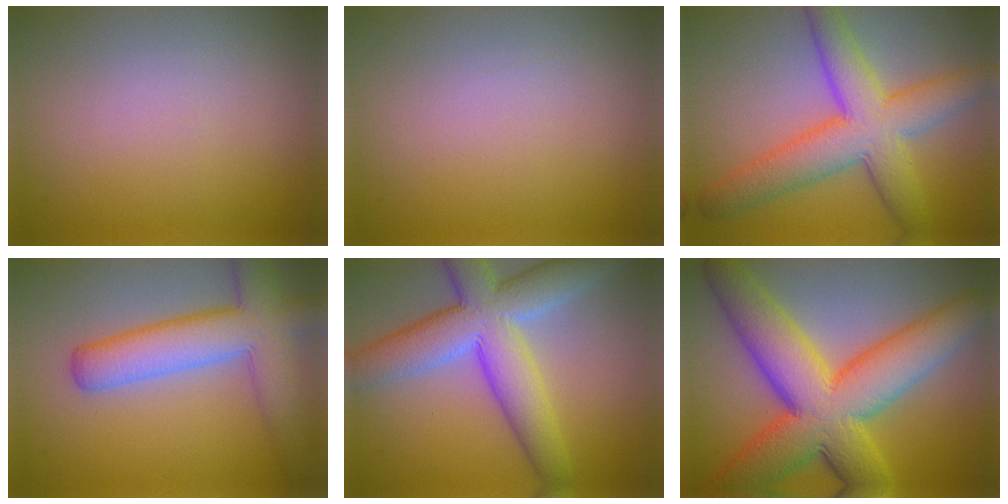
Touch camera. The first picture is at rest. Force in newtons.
{"total": 0.0}
{"total": 8.3, "press": 8.3, "slide": 0.2}
{"total": 7.6, "press": 7.6, "slide": 0.5}
{"total": 9.2, "press": 9.2, "slide": 0.6}
{"total": 12.3, "press": 12.3, "slide": 0.3}